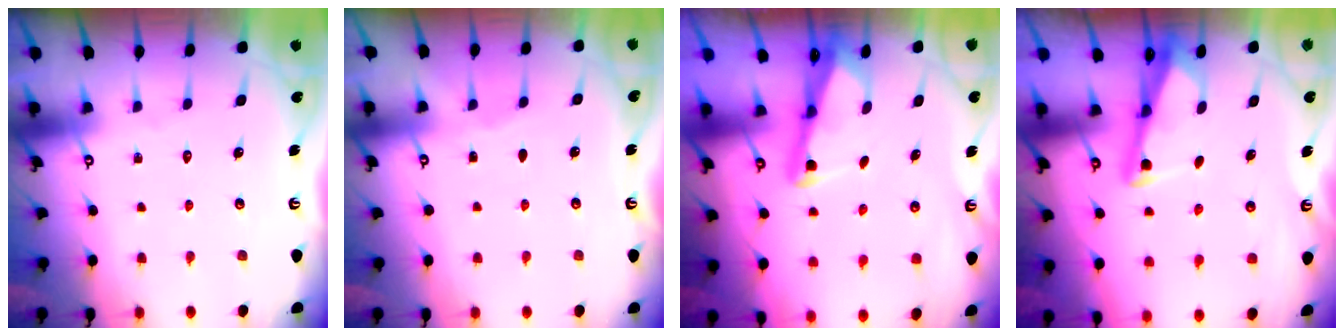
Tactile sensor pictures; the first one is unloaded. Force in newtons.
{"total": 1.6, "press": 1.5, "slide": 0.3}
{"total": 2.6, "press": 2.6, "slide": 0.2}
{"total": 3.0, "press": 3.0, "slide": 0.3}